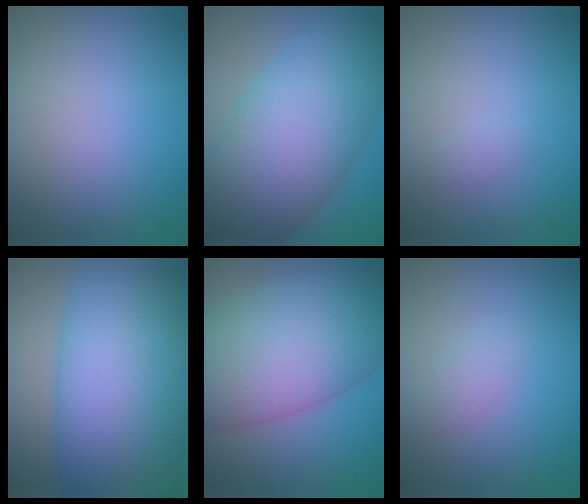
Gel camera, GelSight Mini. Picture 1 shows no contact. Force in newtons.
{"total": 11.9, "press": 11.8, "slide": 0.4}
{"total": 0.7, "press": 0.7, "slide": 0.1}
{"total": 13.7, "press": 13.7, "slide": 0.1}
{"total": 10.8, "press": 10.8, "slide": 0.3}
{"total": 1.1, "press": 1.1, "slide": 0.0}